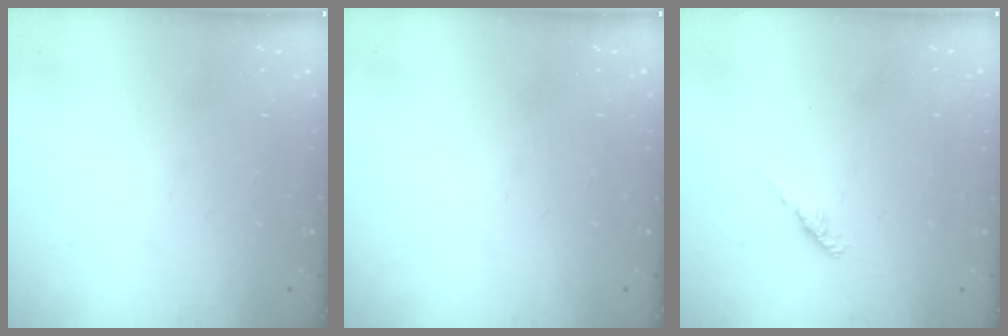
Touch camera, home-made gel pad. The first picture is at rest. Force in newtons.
{"total": 0.0}
{"total": 2.2, "press": 2.1, "slide": 0.6}